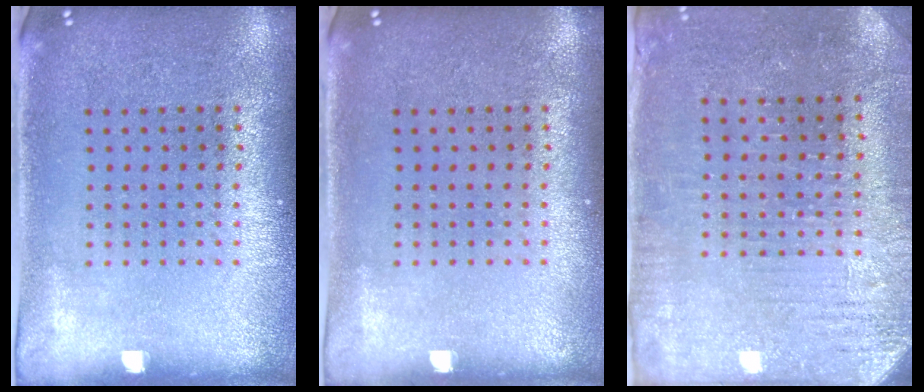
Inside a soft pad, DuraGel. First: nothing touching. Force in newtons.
{"total": 0.0}
{"total": 2.9, "press": 2.8, "slide": 0.7}